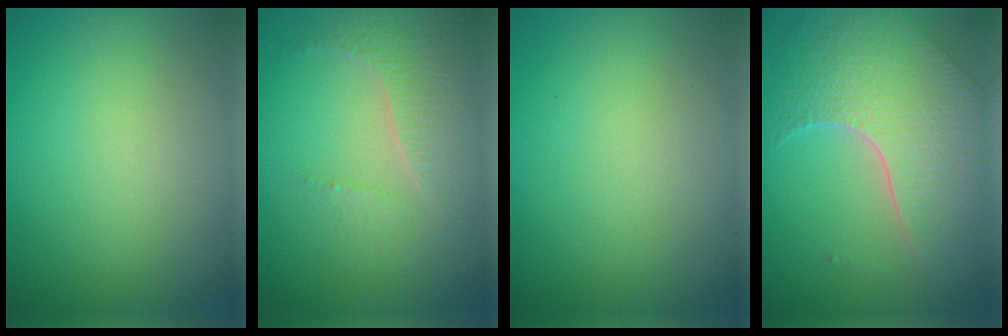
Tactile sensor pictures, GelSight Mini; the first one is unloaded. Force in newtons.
{"total": 4.2, "press": 3.0, "slide": 2.9}
{"total": 0.0}
{"total": 8.2, "press": 5.9, "slide": 5.7}